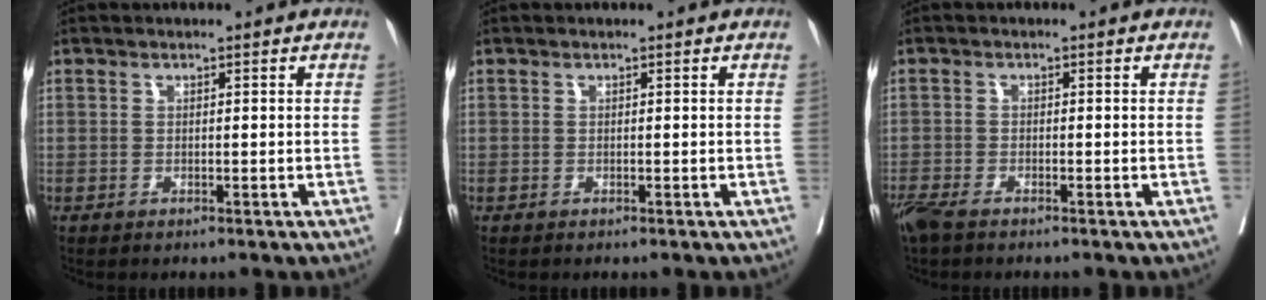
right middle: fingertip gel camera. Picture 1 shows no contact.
{"total": 0.0}
{"total": 3.6, "force": [-2.9, 0.9, 2.0], "torque": [-0.045, -0.012, -0.056]}